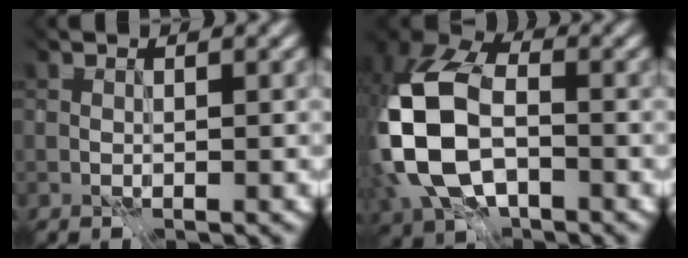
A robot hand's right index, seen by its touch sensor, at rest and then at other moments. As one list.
[{"total": 11.6, "force": [-3.5, 7.5, 8.1], "torque": [-0.220, -0.038, -0.034]}]